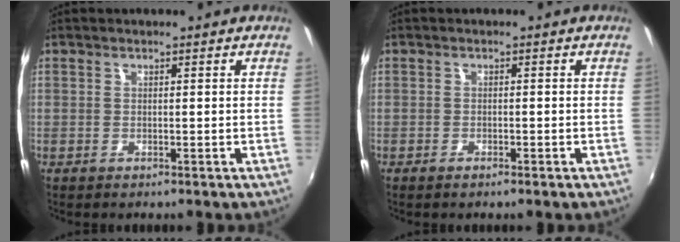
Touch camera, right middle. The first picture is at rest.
{"total": 1.3, "force": [-1.1, 0.2, 0.7], "torque": [-0.015, -0.004, -0.020]}